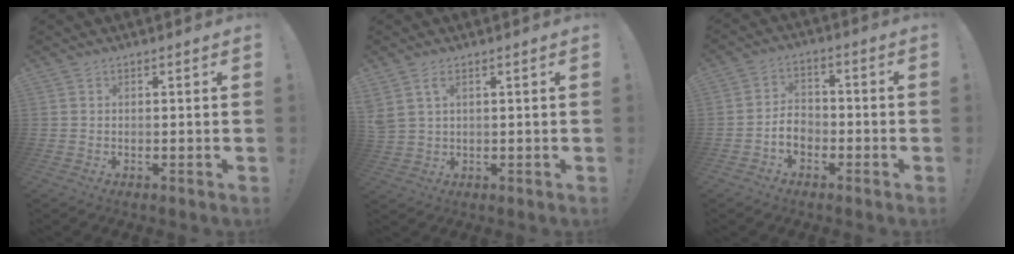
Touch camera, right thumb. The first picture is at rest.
{"total": 4.0, "force": [1.9, 2.2, 2.8], "torque": [-0.052, -0.002, 0.037]}
{"total": 6.3, "force": [-2.9, 4.7, 3.1], "torque": [-0.053, 0.017, -0.050]}